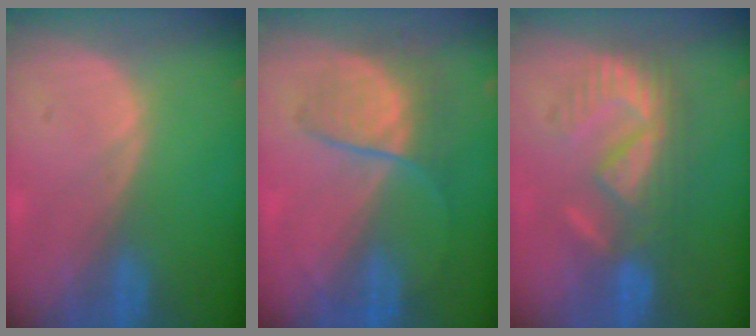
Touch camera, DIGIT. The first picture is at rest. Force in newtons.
{"total": 6.6, "press": 6.2, "slide": 2.3}
{"total": 8.3, "press": 7.7, "slide": 3.1}